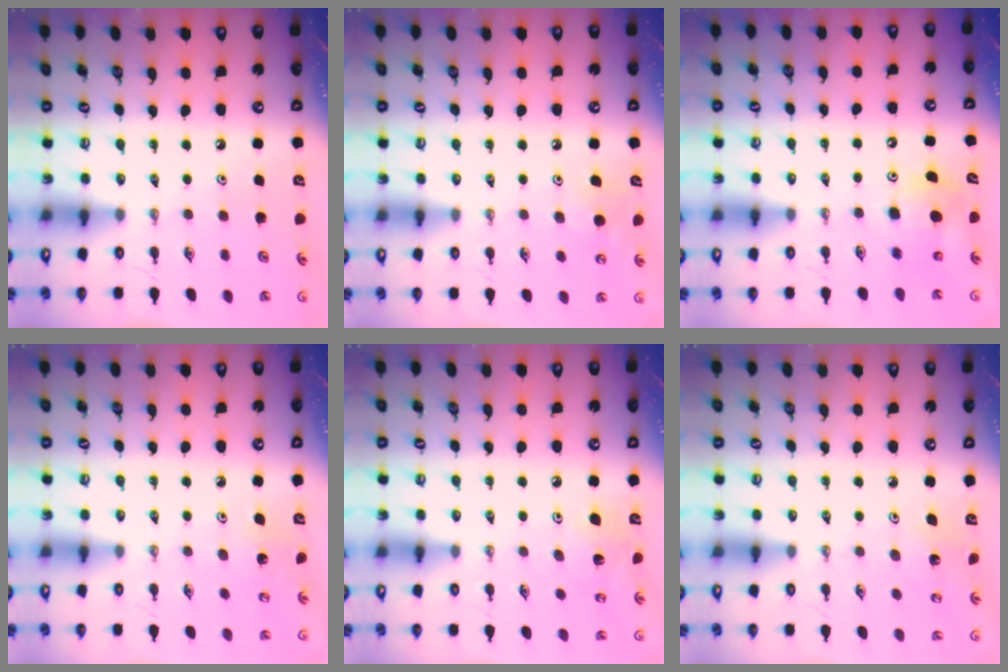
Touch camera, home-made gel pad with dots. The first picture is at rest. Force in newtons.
{"total": 7.8, "press": 7.7, "slide": 1.5}
{"total": 8.1, "press": 8.0, "slide": 0.7}
{"total": 3.1, "press": 3.1, "slide": 0.2}
{"total": 5.8, "press": 5.4, "slide": 2.2}
{"total": 2.0, "press": 2.0, "slide": 0.1}